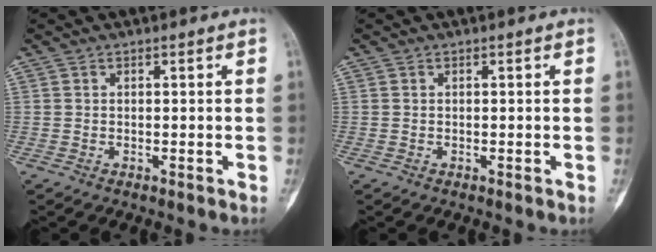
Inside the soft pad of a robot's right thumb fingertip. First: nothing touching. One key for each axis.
{"total": 0.0}